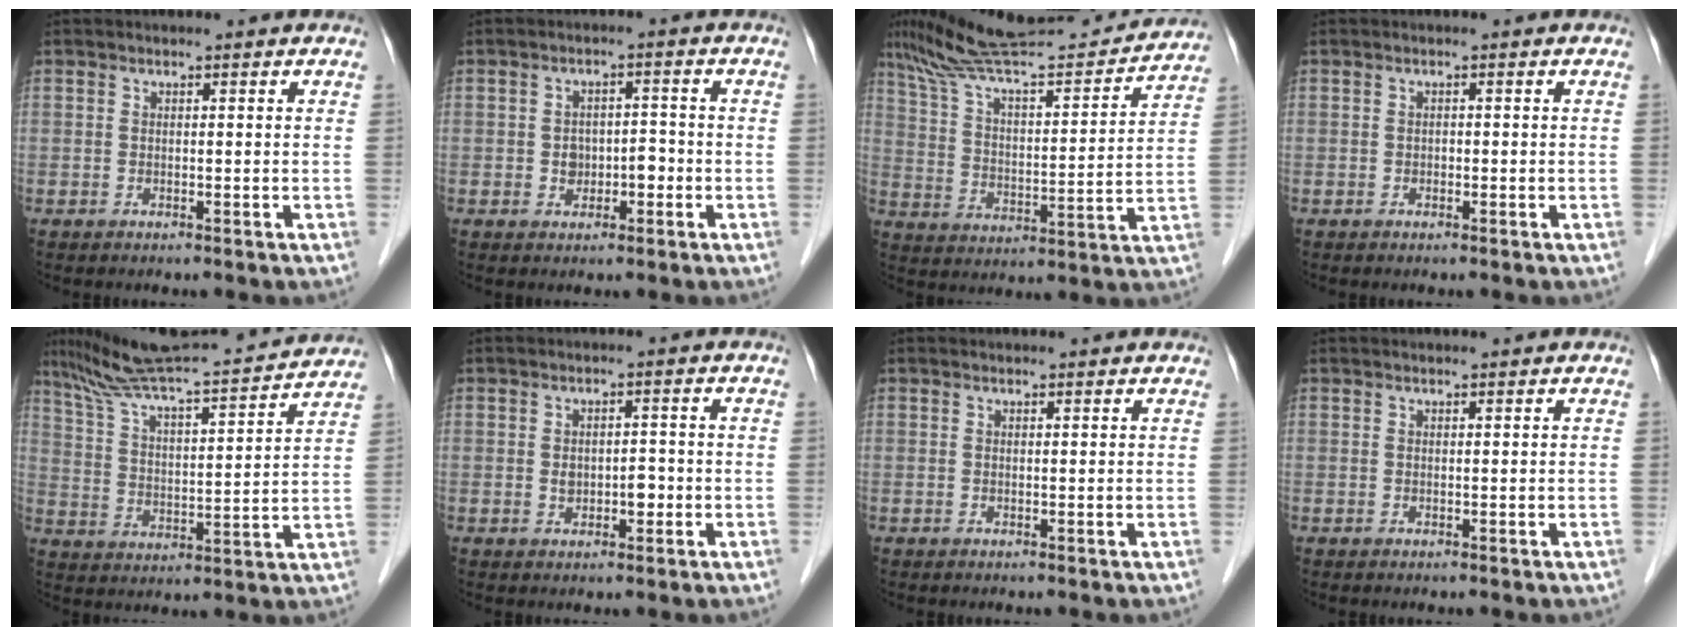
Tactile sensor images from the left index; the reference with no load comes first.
{"total": 3.5, "force": [-1.2, 2.4, 2.2], "torque": [-0.032, 0.014, -0.015]}
{"total": 22.5, "force": [20.5, 1.4, 9.2], "torque": [-0.157, 0.001, 0.307]}
{"total": 0.6, "force": [-0.4, 0.3, 0.2], "torque": [-0.001, 0.000, -0.010]}
{"total": 20.0, "force": [18.3, 0.1, 8.2], "torque": [-0.144, 0.005, 0.278]}
{"total": 2.8, "force": [-0.7, 1.7, 2.1], "torque": [-0.033, 0.002, -0.006]}
{"total": 1.8, "force": [1.7, 0.3, 0.5], "torque": [-0.013, 0.019, 0.021]}
{"total": 0.6, "force": [0.5, -0.1, 0.3], "torque": [-0.005, 0.006, 0.011]}